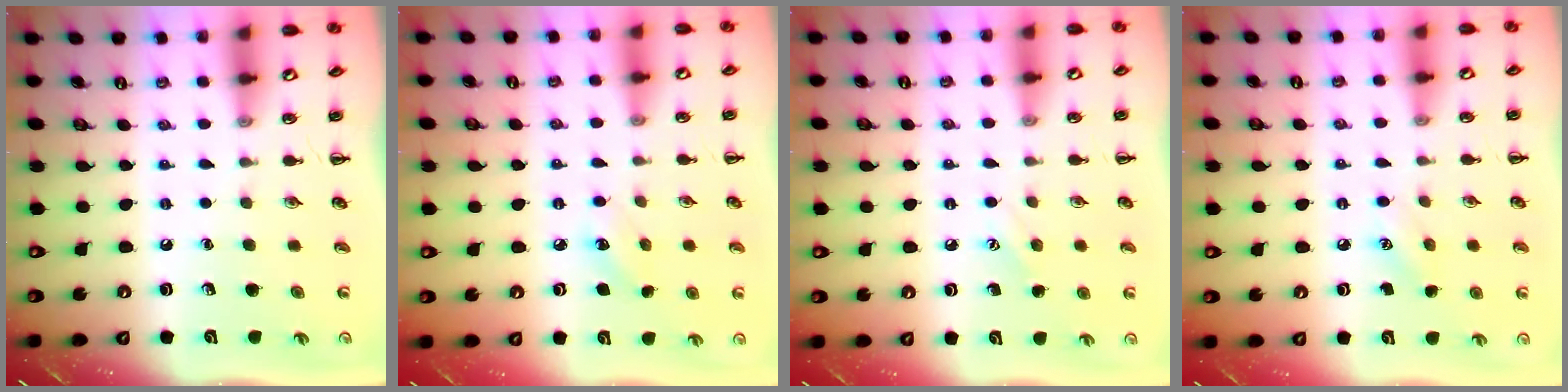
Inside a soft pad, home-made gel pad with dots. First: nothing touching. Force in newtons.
{"total": 5.5, "press": 5.3, "slide": 1.4}
{"total": 5.9, "press": 5.7, "slide": 1.5}
{"total": 4.8, "press": 4.6, "slide": 1.3}